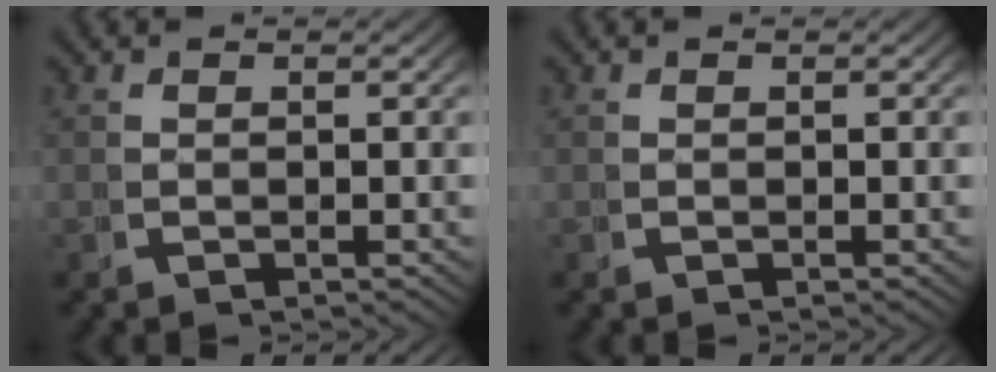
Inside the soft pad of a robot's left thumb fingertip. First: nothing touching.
{"total": 0.0}